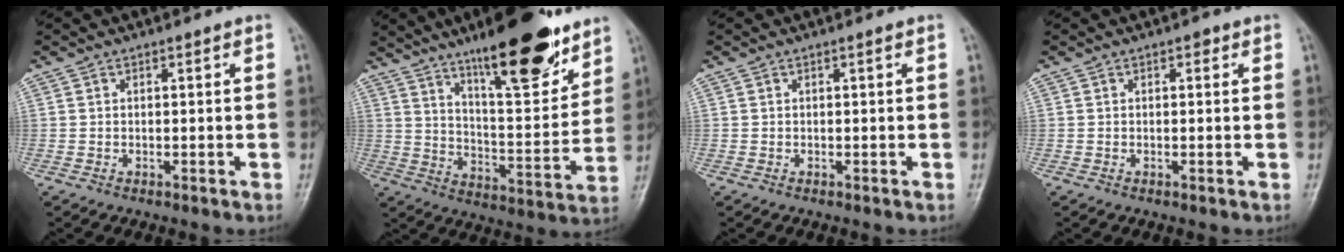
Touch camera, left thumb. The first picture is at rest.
{"total": 19.7, "force": [13.3, 5.2, 13.6], "torque": [-0.164, -0.078, 0.214]}
{"total": 0.0}
{"total": 0.9, "force": [0.4, 0.7, 0.5], "torque": [0.002, 0.001, 0.001]}